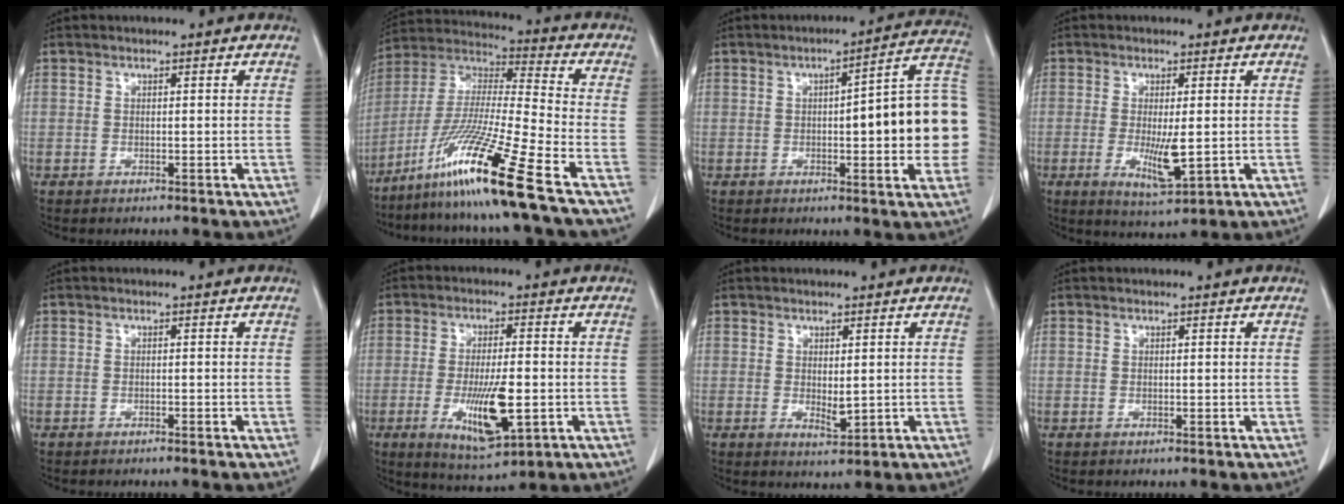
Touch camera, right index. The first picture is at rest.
{"total": 17.5, "force": [-11.1, -2.3, 13.4], "torque": [-0.289, -0.036, -0.206]}
{"total": 15.8, "force": [-0.4, 2.7, 15.6], "torque": [-0.169, 0.035, -0.004]}
{"total": 5.6, "force": [-0.8, 1.2, 5.4], "torque": [-0.095, -0.013, -0.008]}
{"total": 1.2, "force": [-1.0, 0.0, 0.6], "torque": [-0.011, 0.000, -0.012]}
{"total": 10.2, "force": [-2.7, 2.3, 9.6], "torque": [-0.171, -0.017, -0.037]}
{"total": 2.2, "force": [0.0, 1.0, 2.0], "torque": [-0.033, -0.008, 0.008]}
{"total": 0.0}